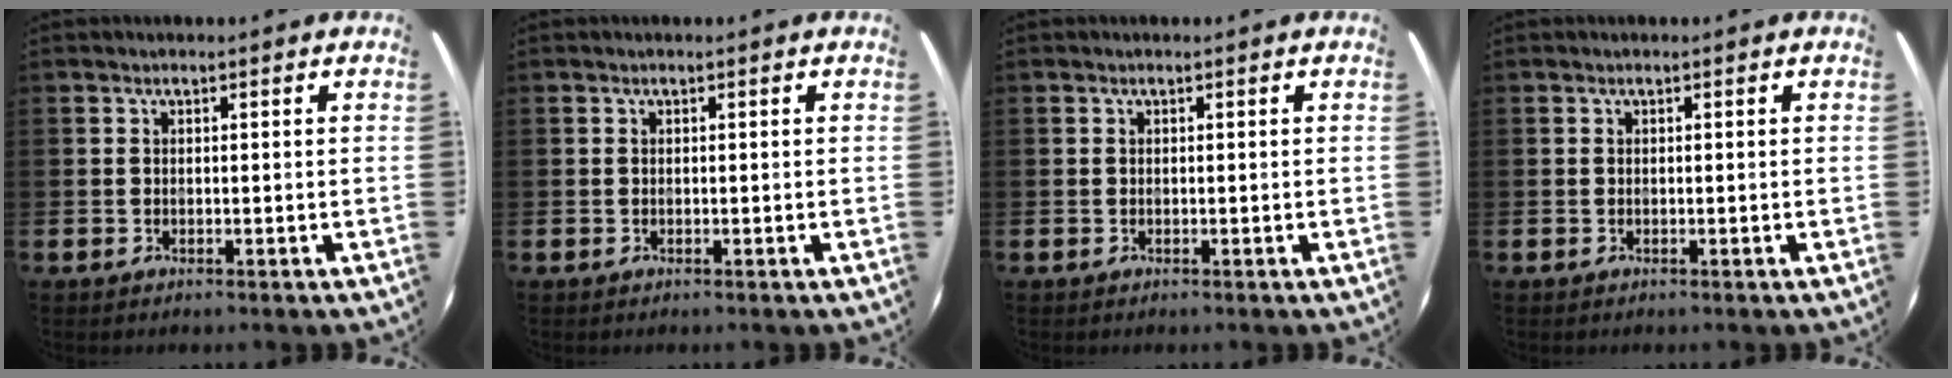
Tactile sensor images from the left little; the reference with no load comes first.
{"total": 0.0}
{"total": 0.0}
{"total": 0.0}